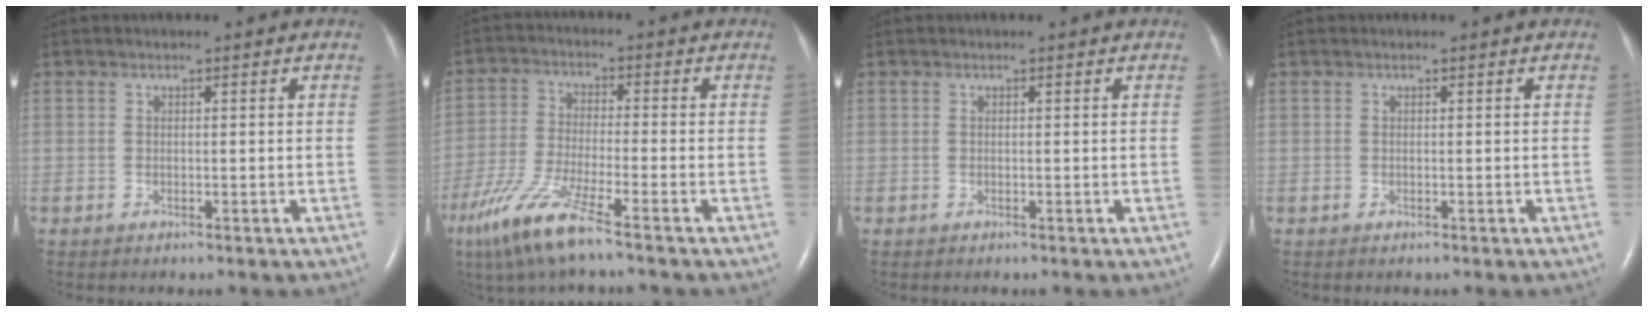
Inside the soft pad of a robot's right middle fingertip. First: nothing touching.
{"total": 9.3, "force": [-6.2, 0.2, 7.0], "torque": [-0.155, -0.030, -0.125]}
{"total": 0.0}
{"total": 0.0}